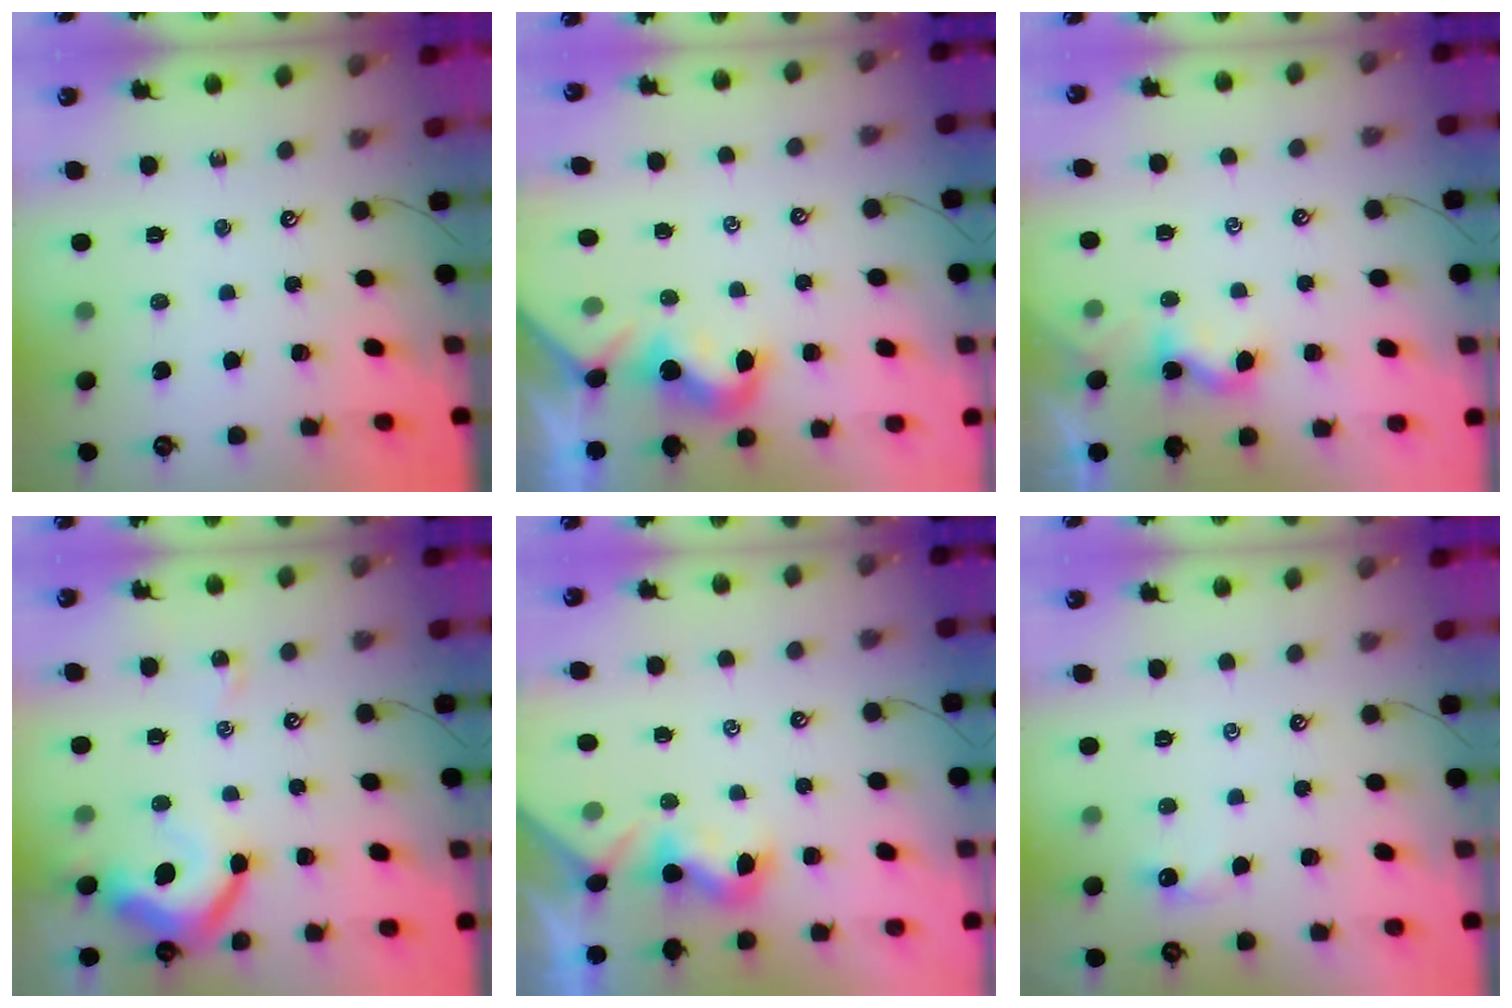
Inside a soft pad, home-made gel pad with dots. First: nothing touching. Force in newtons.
{"total": 0.0}
{"total": 1.9, "press": 1.9, "slide": 0.2}
{"total": 9.3, "press": 9.2, "slide": 1.3}
{"total": 1.4, "press": 1.3, "slide": 0.5}
{"total": 0.8, "press": 0.7, "slide": 0.5}